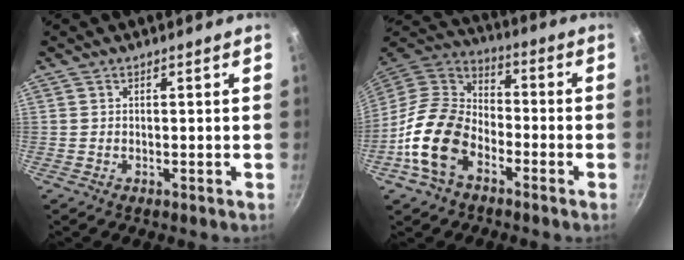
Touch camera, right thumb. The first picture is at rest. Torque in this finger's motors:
{"motor_torque": [0.07, 0.74, 1.65, -1.12, 0.17]}